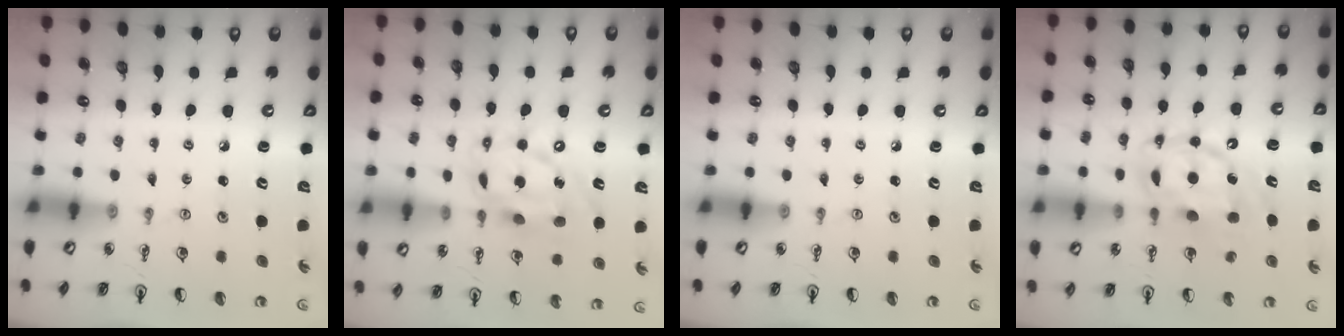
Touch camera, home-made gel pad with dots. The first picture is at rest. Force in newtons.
{"total": 13.6, "press": 13.6, "slide": 1.0}
{"total": 0.0}
{"total": 12.1, "press": 12.0, "slide": 1.2}